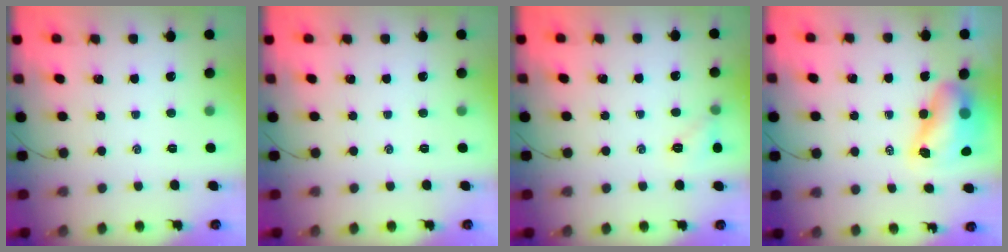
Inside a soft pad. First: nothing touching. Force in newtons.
{"total": 0.0}
{"total": 6.1, "press": 5.9, "slide": 1.4}
{"total": 9.0, "press": 8.8, "slide": 1.9}